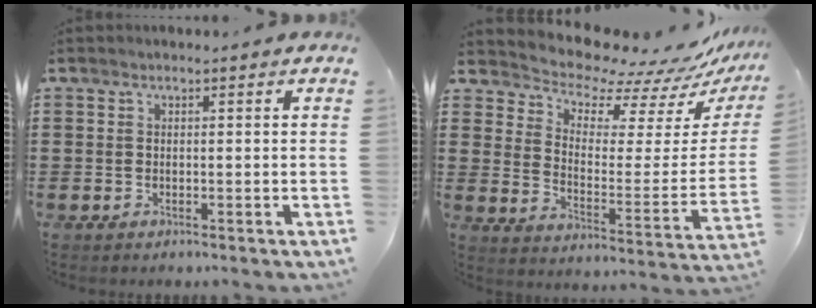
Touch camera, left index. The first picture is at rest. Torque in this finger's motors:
{"motor_torque": [2.14, 0.00, 0.40, -0.05]}